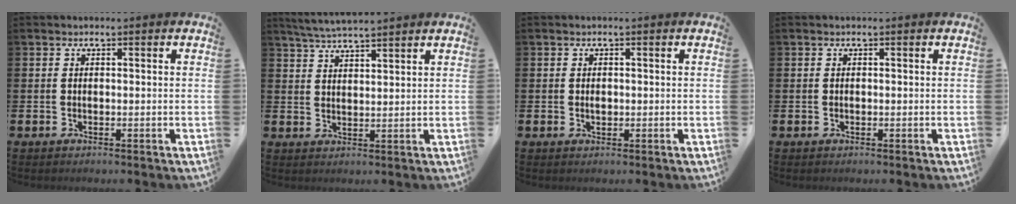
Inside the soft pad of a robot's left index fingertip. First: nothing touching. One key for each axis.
{"total": 4.2, "fx": 4.1, "fy": -0.2, "fz": 0.8, "tx": -0.030, "ty": -0.013, "tz": 0.074}
{"total": 0.9, "fx": 0.0, "fy": 0.6, "fz": 0.6, "tx": -0.009, "ty": 0.003, "tz": -0.002}
{"total": 0.0}